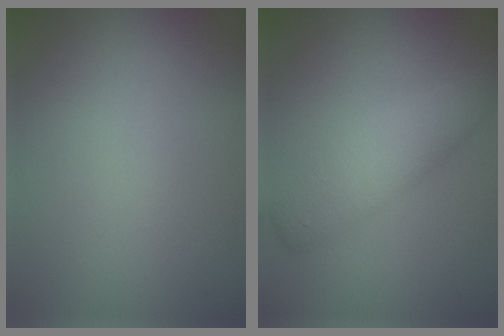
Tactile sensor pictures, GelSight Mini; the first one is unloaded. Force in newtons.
{"total": 4.0, "press": 4.0, "slide": 0.1}